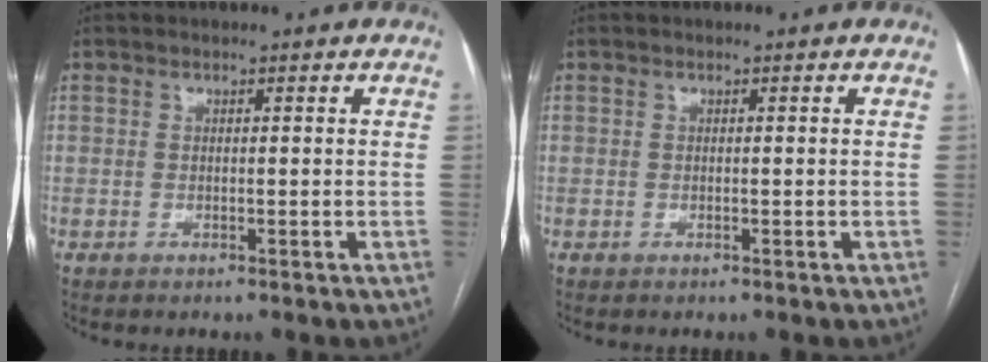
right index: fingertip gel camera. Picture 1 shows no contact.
{"total": 0.0}